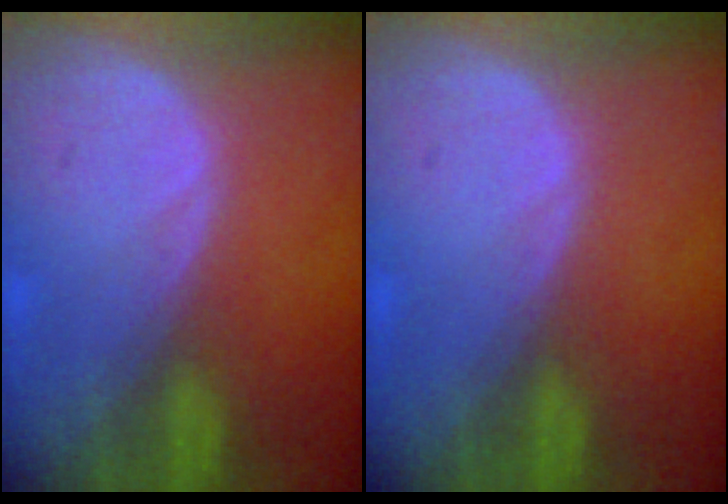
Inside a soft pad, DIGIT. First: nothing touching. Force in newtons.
{"total": 0.0}